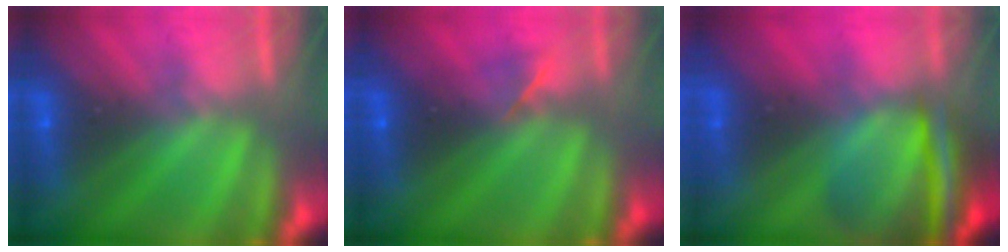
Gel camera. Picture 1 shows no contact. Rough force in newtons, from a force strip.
{"total": 2.2}
{"total": 7.3}